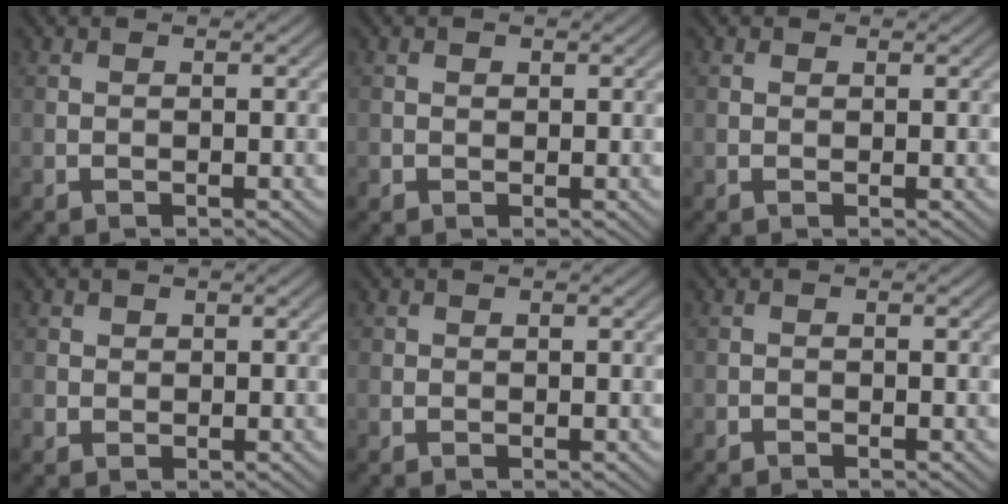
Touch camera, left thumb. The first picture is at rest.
{"total": 1.0, "force": [0.2, 1.0, 0.2], "torque": [-0.003, -0.004, 0.001]}
{"total": 0.5, "force": [0.3, 0.4, 0.1], "torque": [0.001, -0.002, 0.005]}
{"total": 1.5, "force": [0.5, 1.4, 0.3], "torque": [-0.004, -0.005, 0.008]}
{"total": 0.7, "force": [0.1, 0.7, 0.1], "torque": [0.001, -0.003, -0.001]}
{"total": 0.6, "force": [-0.5, 0.3, 0.1], "torque": [0.001, -0.002, -0.009]}